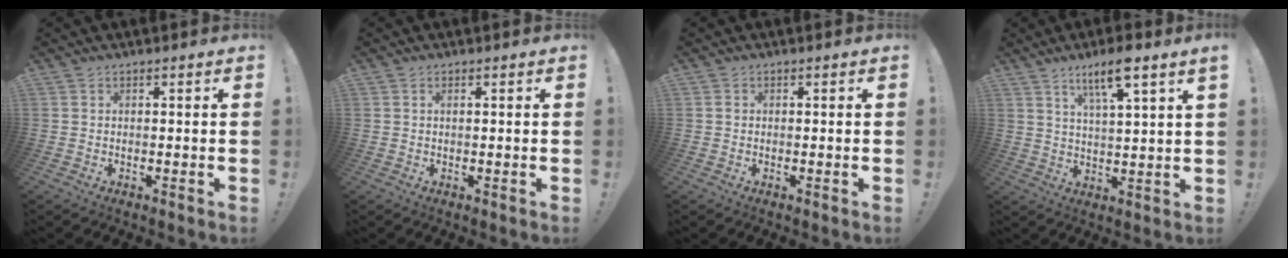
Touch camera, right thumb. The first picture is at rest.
{"total": 0.8, "force": [0.3, 0.2, 0.7], "torque": [-0.021, 0.004, 0.007]}
{"total": 0.5, "force": [0.0, 0.5, 0.1], "torque": [-0.010, 0.006, 0.002]}
{"total": 9.1, "force": [5.8, 0.8, 6.9], "torque": [-0.112, -0.024, 0.092]}